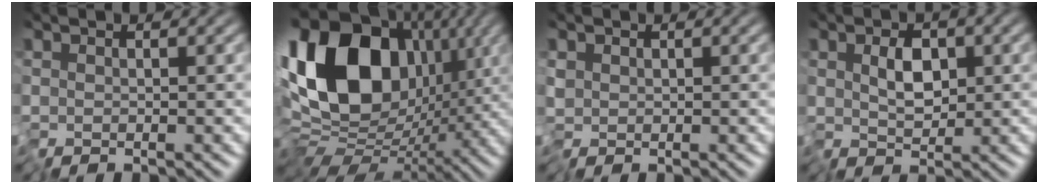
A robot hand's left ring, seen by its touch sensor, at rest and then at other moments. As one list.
[{"total": 16.4, "force": [3.5, 11.0, 11.6], "torque": [-0.206, 0.029, 0.042]}, {"total": 0.9, "force": [-0.2, 0.8, 0.3], "torque": [-0.007, 0.000, -0.004]}, {"total": 3.0, "force": [-0.2, 1.6, 2.6], "torque": [-0.033, -0.003, -0.003]}]